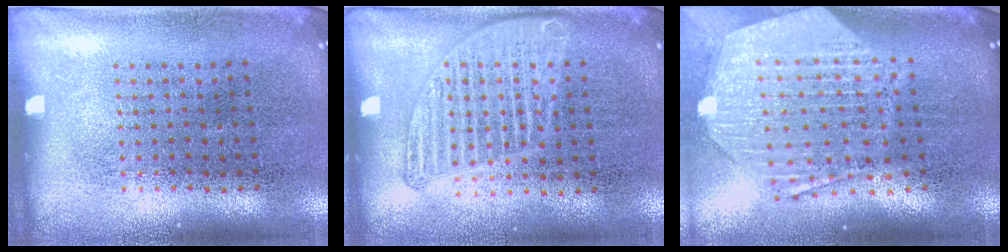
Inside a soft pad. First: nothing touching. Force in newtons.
{"total": 1.3, "press": 1.3, "slide": 0.3}
{"total": 3.0, "press": 2.4, "slide": 1.8}